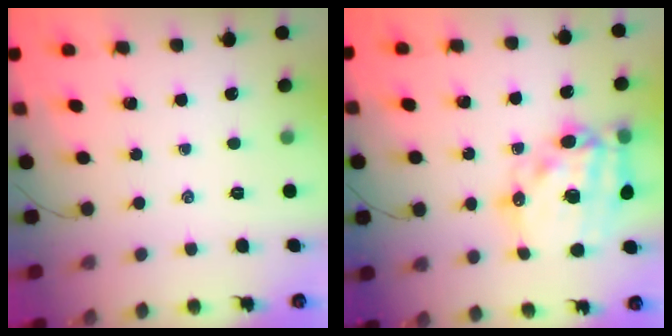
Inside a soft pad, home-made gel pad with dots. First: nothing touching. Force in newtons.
{"total": 20.8, "press": 20.3, "slide": 4.6}